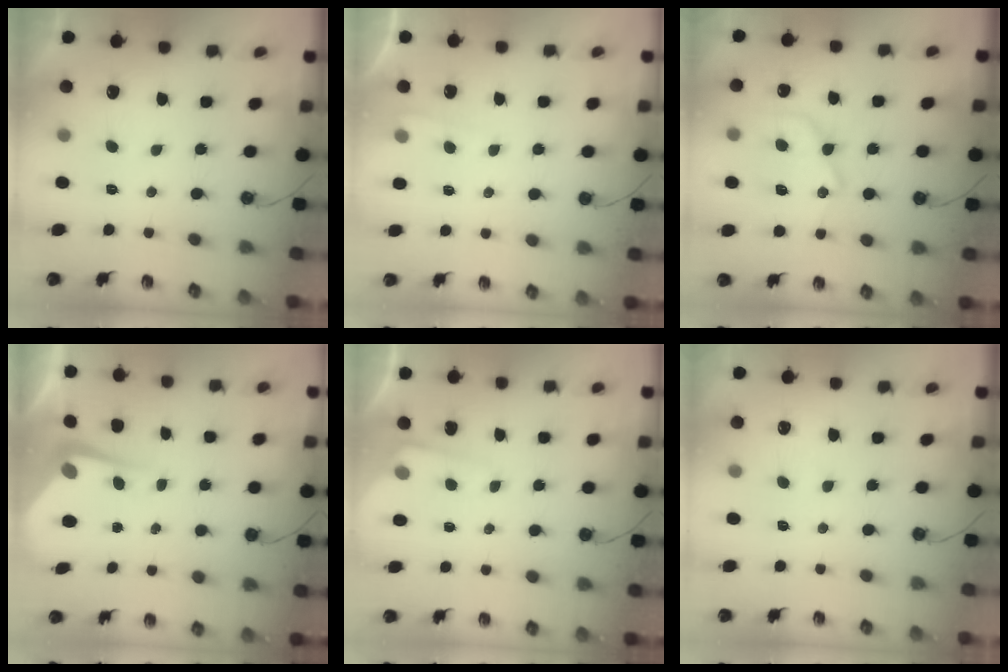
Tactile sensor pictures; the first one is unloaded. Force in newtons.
{"total": 4.1, "press": 4.1, "slide": 0.4}
{"total": 15.8, "press": 15.7, "slide": 1.7}
{"total": 5.9, "press": 5.9, "slide": 0.4}
{"total": 3.8, "press": 3.7, "slide": 0.5}
{"total": 3.9, "press": 3.9, "slide": 0.5}